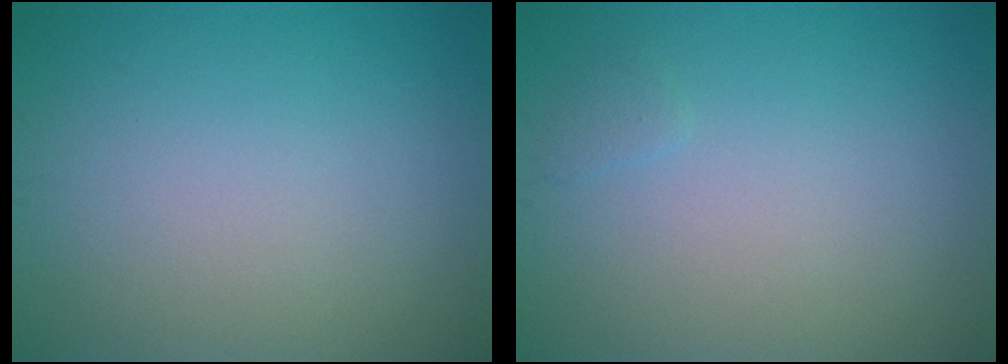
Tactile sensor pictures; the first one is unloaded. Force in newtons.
{"total": 0.5, "press": 0.5, "slide": 0.0}